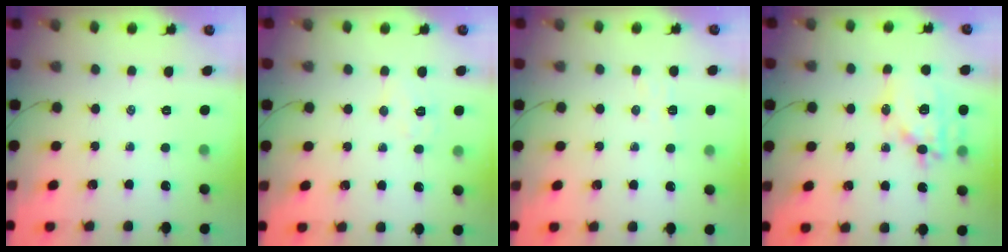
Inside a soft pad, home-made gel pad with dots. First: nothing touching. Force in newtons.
{"total": 6.3, "press": 6.1, "slide": 1.3}
{"total": 4.3, "press": 4.2, "slide": 0.9}
{"total": 15.5, "press": 15.3, "slide": 2.4}